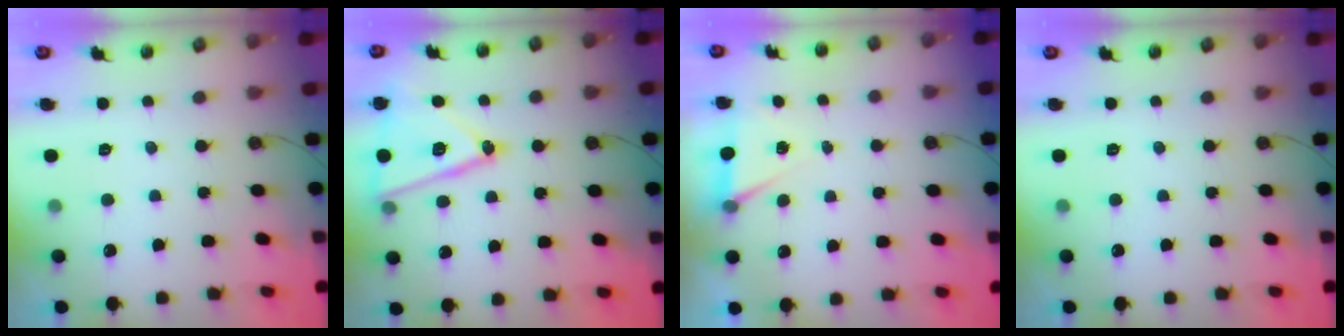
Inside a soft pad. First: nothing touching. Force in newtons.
{"total": 16.6, "press": 16.6, "slide": 0.7}
{"total": 4.9, "press": 2.1, "slide": 4.5}
{"total": 0.0}